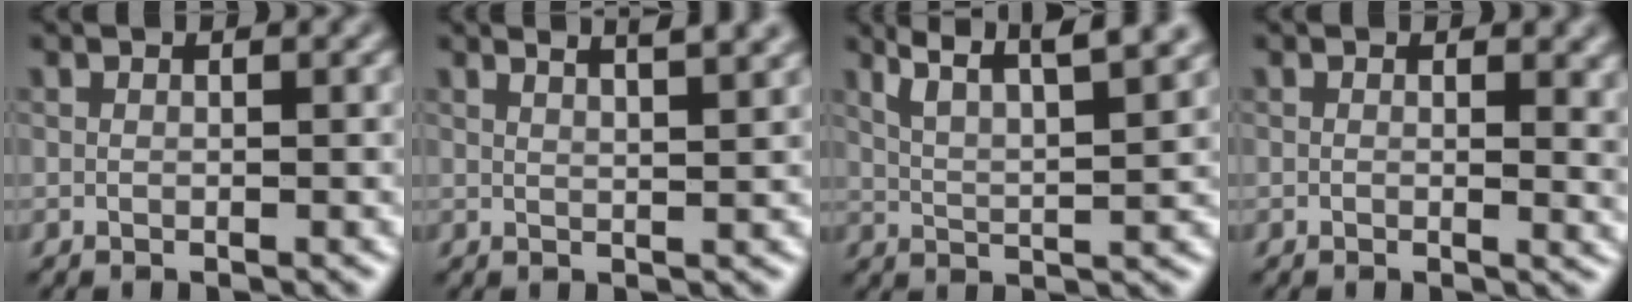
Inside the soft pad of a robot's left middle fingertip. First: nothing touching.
{"total": 4.4, "force": [3.1, 1.5, 2.8], "torque": [-0.004, 0.028, 0.009]}
{"total": 7.3, "force": [5.5, 1.5, 4.5], "torque": [-0.068, 0.022, 0.075]}
{"total": 2.8, "force": [0.5, 1.3, 2.5], "torque": [-0.022, -0.005, 0.009]}